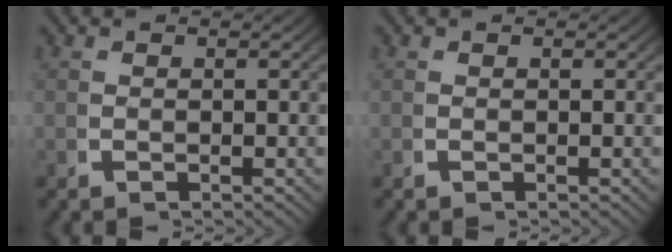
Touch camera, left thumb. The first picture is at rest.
{"total": 0.0}